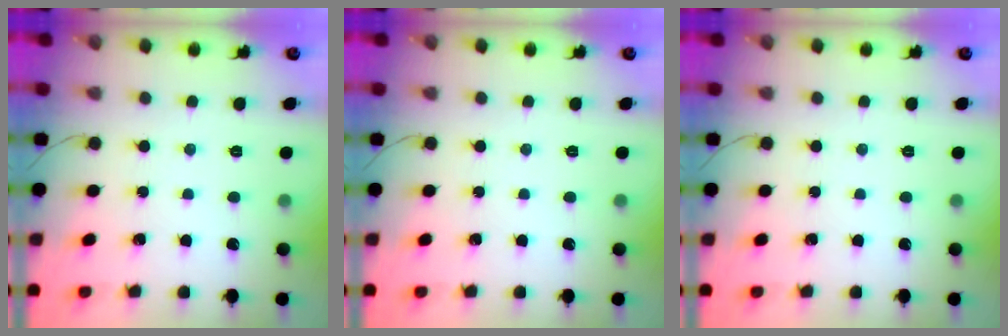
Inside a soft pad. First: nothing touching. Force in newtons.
{"total": 0.0}
{"total": 0.0}